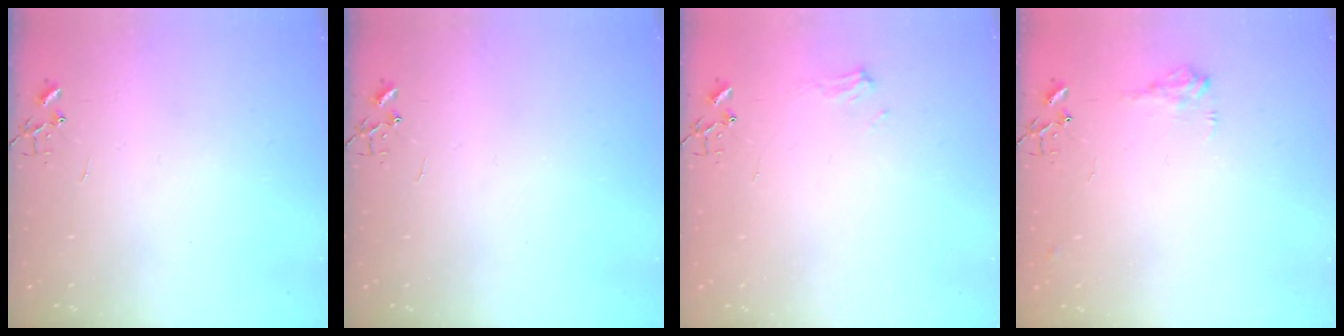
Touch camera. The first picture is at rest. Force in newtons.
{"total": 0.0}
{"total": 6.7, "press": 6.7, "slide": 0.7}
{"total": 8.1, "press": 8.1, "slide": 0.3}